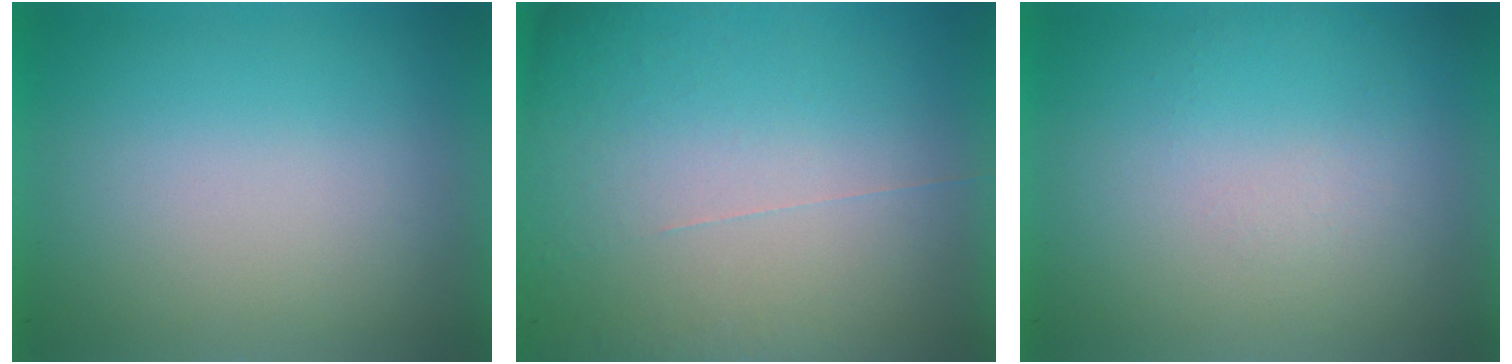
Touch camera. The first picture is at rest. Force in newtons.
{"total": 5.7}
{"total": 1.0}